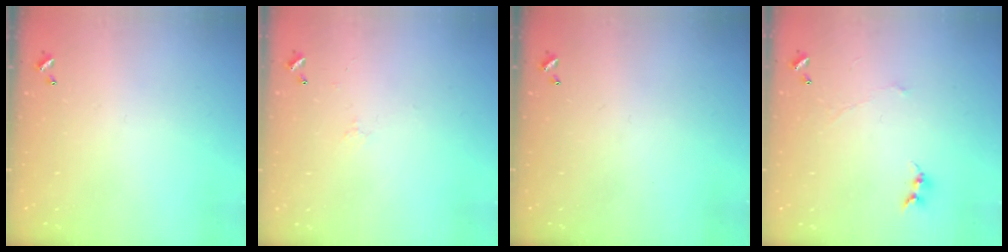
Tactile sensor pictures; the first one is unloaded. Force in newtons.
{"total": 0.7, "press": 0.2, "slide": 0.6}
{"total": 0.0}
{"total": 0.0}